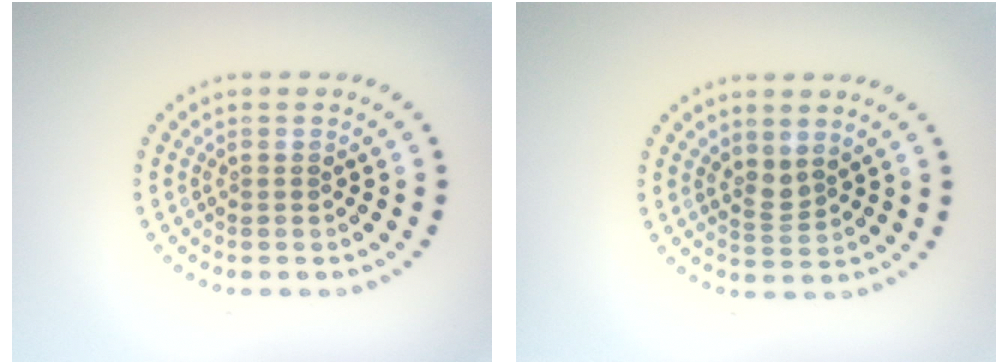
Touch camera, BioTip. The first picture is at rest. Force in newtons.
{"total": 1.8, "press": 1.3, "slide": 1.2}